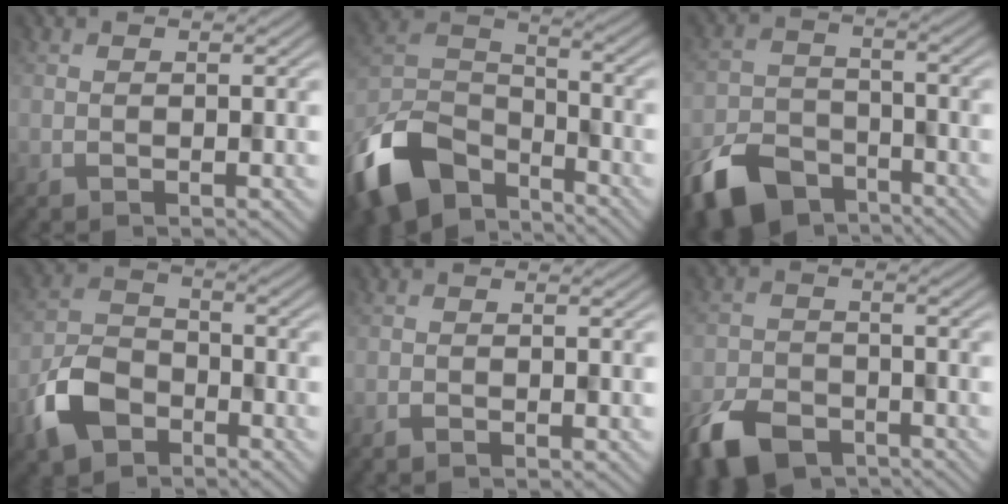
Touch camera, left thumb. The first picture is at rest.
{"total": 12.9, "force": [-10.4, 5.9, 4.9], "torque": [-0.130, -0.017, -0.183]}
{"total": 8.8, "force": [-7.7, 3.8, 2.1], "torque": [-0.047, -0.016, -0.123]}
{"total": 6.9, "force": [-5.6, 3.5, 1.9], "torque": [-0.054, -0.004, -0.099]}
{"total": 1.6, "force": [-1.6, -0.2, -0.2], "torque": [0.001, 0.001, -0.013]}
{"total": 7.5, "force": [-6.7, 2.9, 1.9], "torque": [-0.043, -0.017, -0.105]}